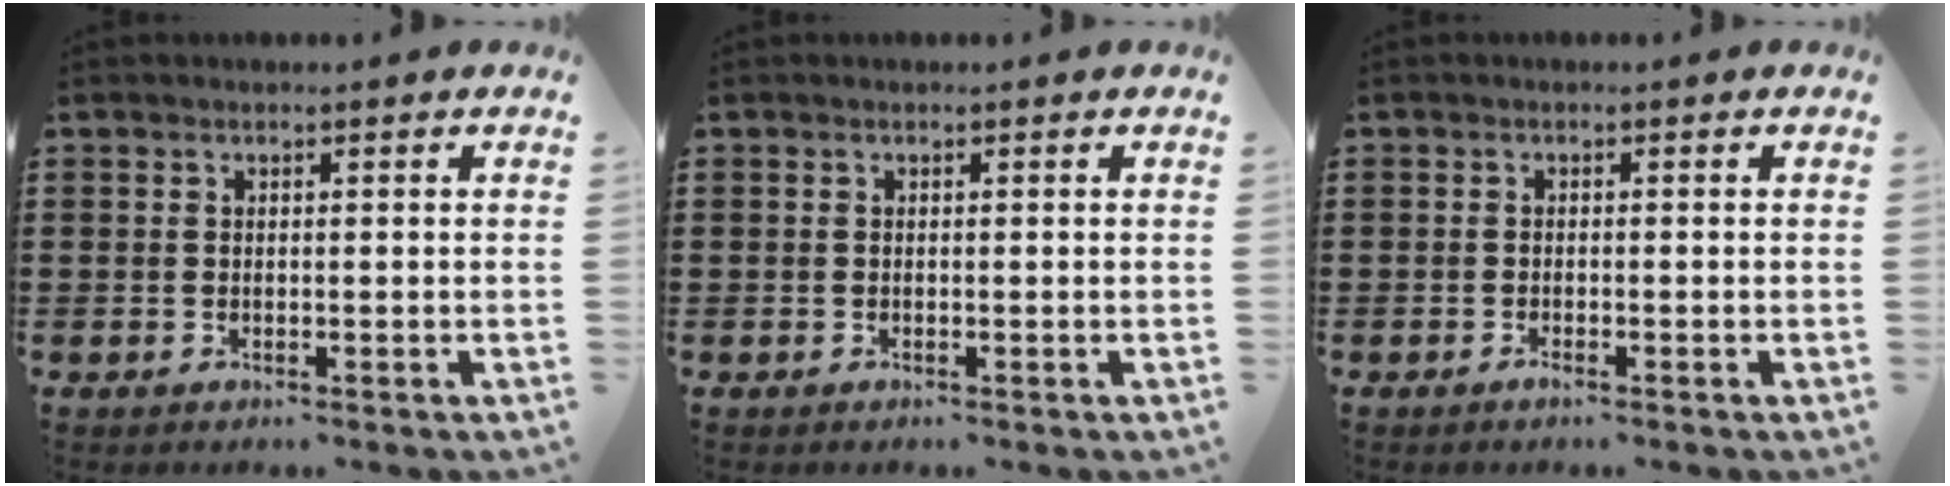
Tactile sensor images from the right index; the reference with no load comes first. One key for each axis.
{"total": 0.0}
{"total": 0.9, "fx": -0.7, "fy": -0.1, "fz": 0.5, "tx": -0.012, "ty": -0.008, "tz": -0.012}